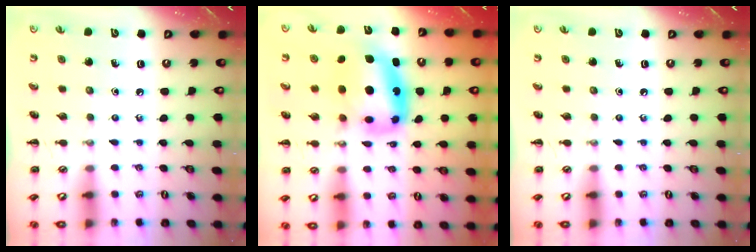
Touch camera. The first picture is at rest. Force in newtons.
{"total": 11.7, "press": 11.4, "slide": 2.9}
{"total": 0.0}